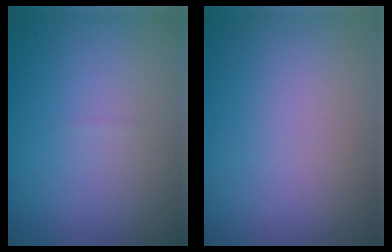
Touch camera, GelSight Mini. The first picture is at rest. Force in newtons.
{"total": 0.0}